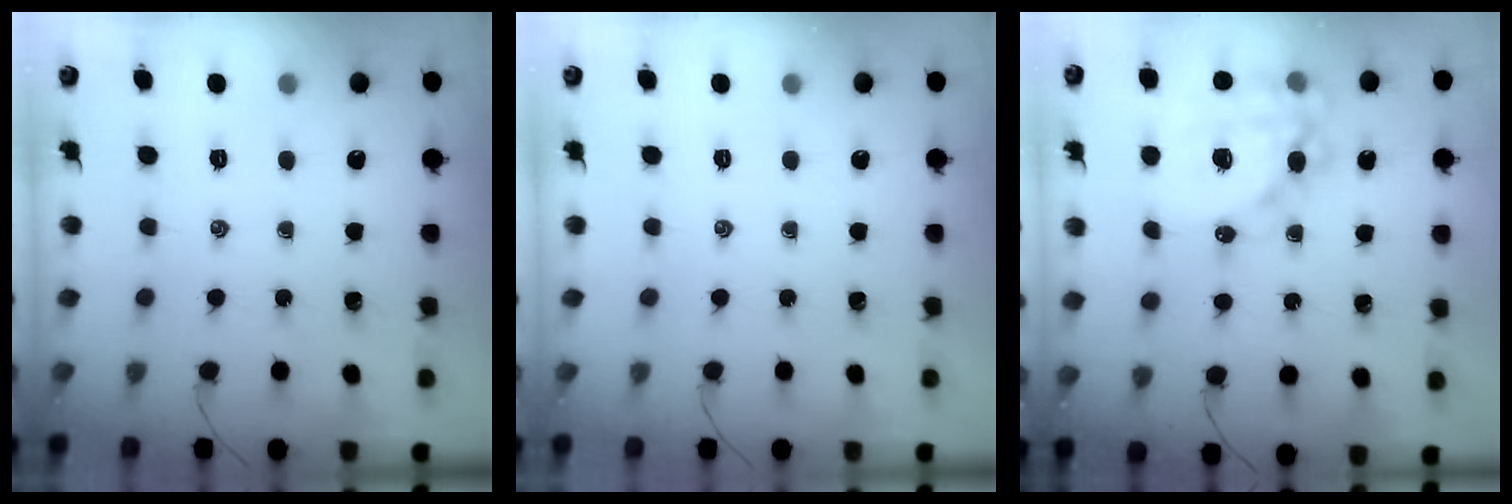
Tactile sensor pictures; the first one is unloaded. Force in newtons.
{"total": 0.0}
{"total": 19.0, "press": 18.6, "slide": 3.8}